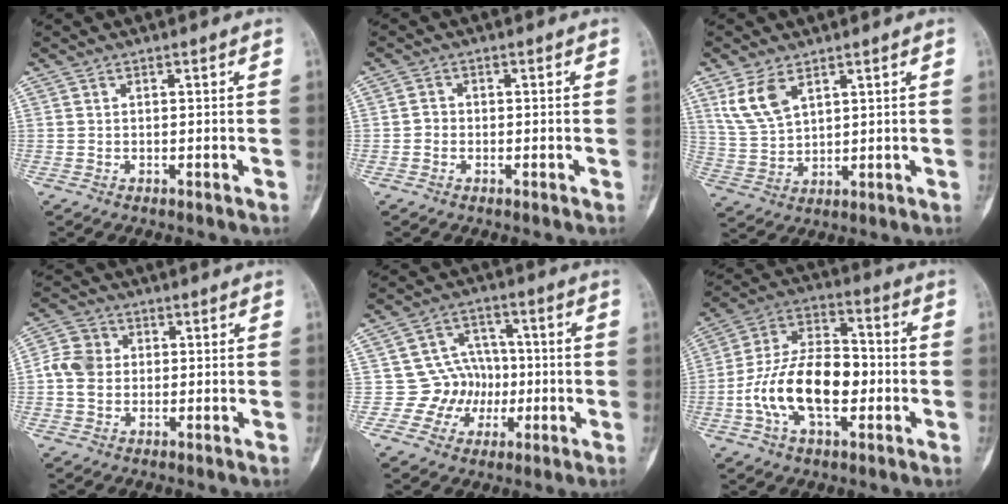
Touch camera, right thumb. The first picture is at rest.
{"total": 1.4, "force": [-0.4, 1.2, 0.5], "torque": [0.005, 0.007, -0.011]}
{"total": 7.6, "force": [4.2, 4.0, 5.0], "torque": [-0.096, -0.014, 0.096]}
{"total": 6.3, "force": [0.1, 5.4, 3.3], "torque": [-0.054, 0.013, -0.008]}
{"total": 9.2, "force": [-1.4, 8.8, 2.4], "torque": [0.026, 0.027, -0.026]}
{"total": 17.7, "force": [-3.3, 10.0, 14.2], "torque": [-0.250, 0.038, -0.060]}